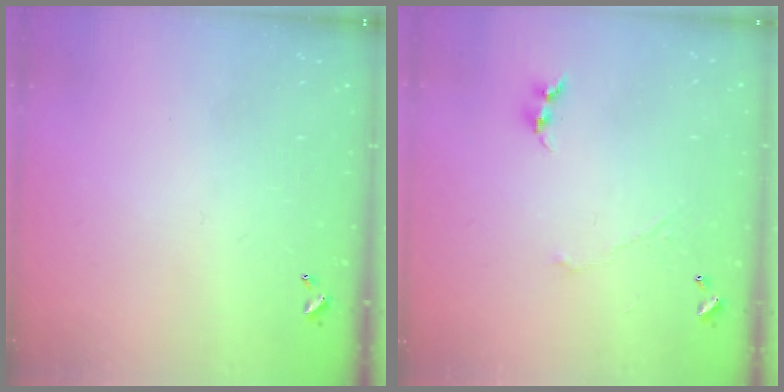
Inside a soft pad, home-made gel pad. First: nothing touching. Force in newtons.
{"total": 0.0}